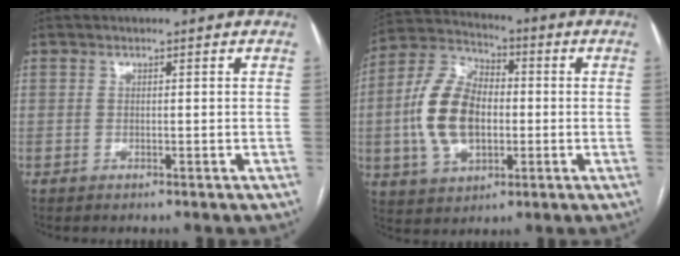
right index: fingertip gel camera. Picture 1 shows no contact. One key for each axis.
{"total": 13.8, "fx": -1.2, "fy": 8.2, "fz": 11.0, "tx": -0.248, "ty": 0.025, "tz": -0.018}